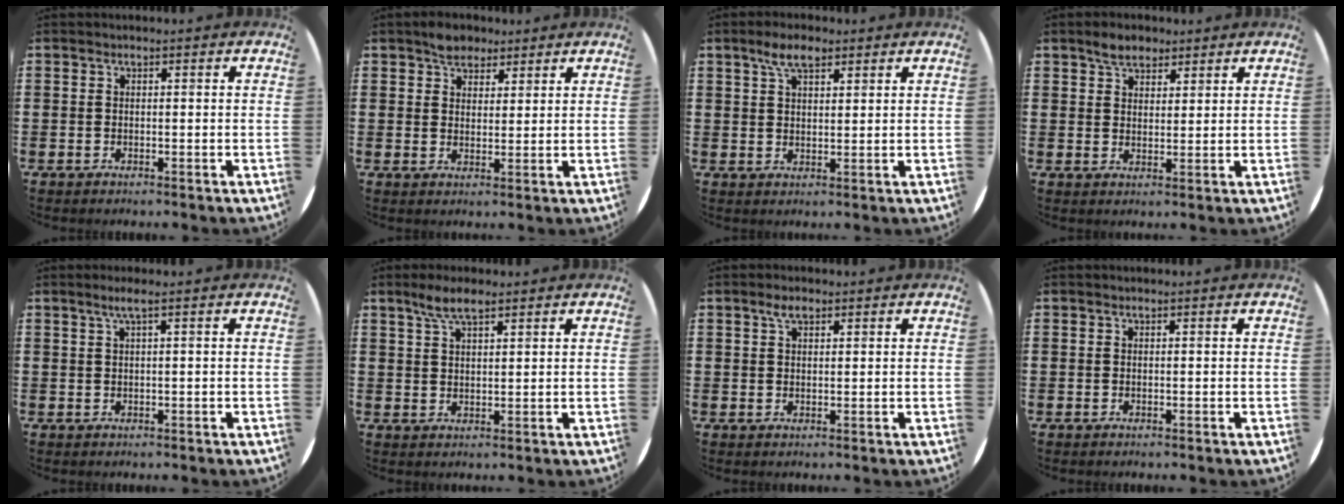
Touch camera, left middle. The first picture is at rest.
{"total": 3.3, "force": [2.7, 1.8, 0.5], "torque": [-0.008, 0.004, 0.052]}
{"total": 4.6, "force": [3.2, 1.8, 2.8], "torque": [-0.051, 0.004, 0.055]}
{"total": 3.5, "force": [2.9, 1.8, 0.9], "torque": [-0.015, 0.004, 0.054]}
{"total": 1.7, "force": [0.8, -0.1, 1.5], "torque": [-0.028, 0.002, 0.012]}
{"total": 4.5, "force": [3.2, 1.2, 2.9], "torque": [-0.063, 0.005, 0.057]}
{"total": 2.3, "force": [1.6, 1.0, 1.3], "torque": [-0.020, 0.003, 0.027]}
{"total": 0.0}